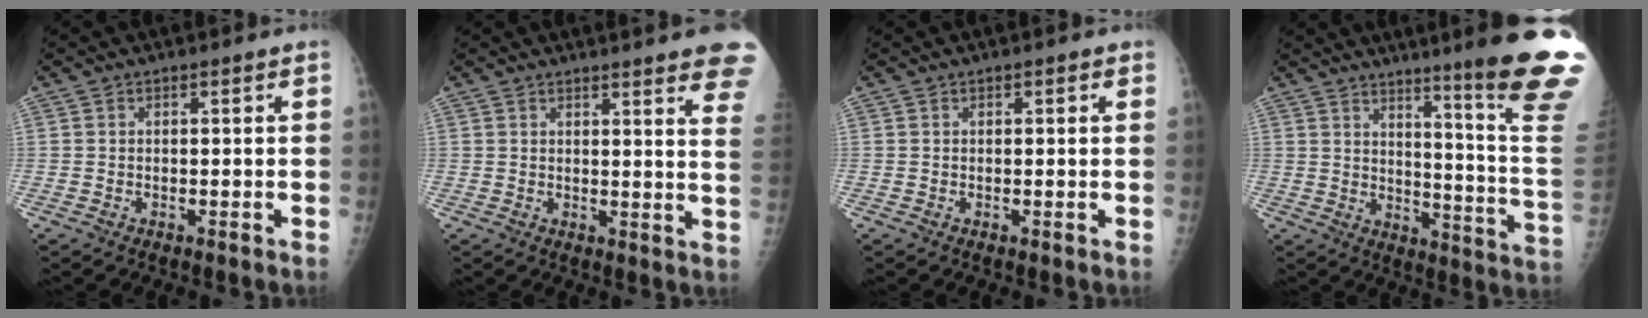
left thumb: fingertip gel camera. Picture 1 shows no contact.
{"total": 15.2, "force": [11.9, 1.8, 9.3], "torque": [-0.092, -0.056, 0.124]}
{"total": 0.9, "force": [0.4, 0.4, 0.7], "torque": [-0.008, 0.001, 0.003]}
{"total": 20.9, "force": [14.2, -0.4, 15.4], "torque": [-0.180, -0.116, 0.189]}